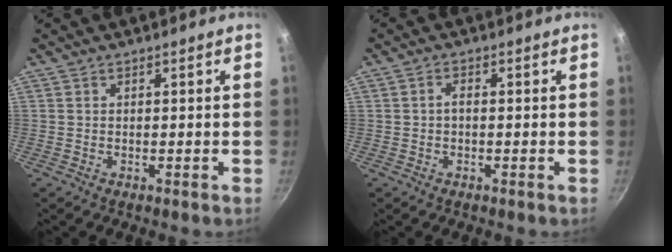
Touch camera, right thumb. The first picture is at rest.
{"total": 1.4, "force": [-0.2, 0.9, 1.1], "torque": [-0.020, 0.009, -0.004]}